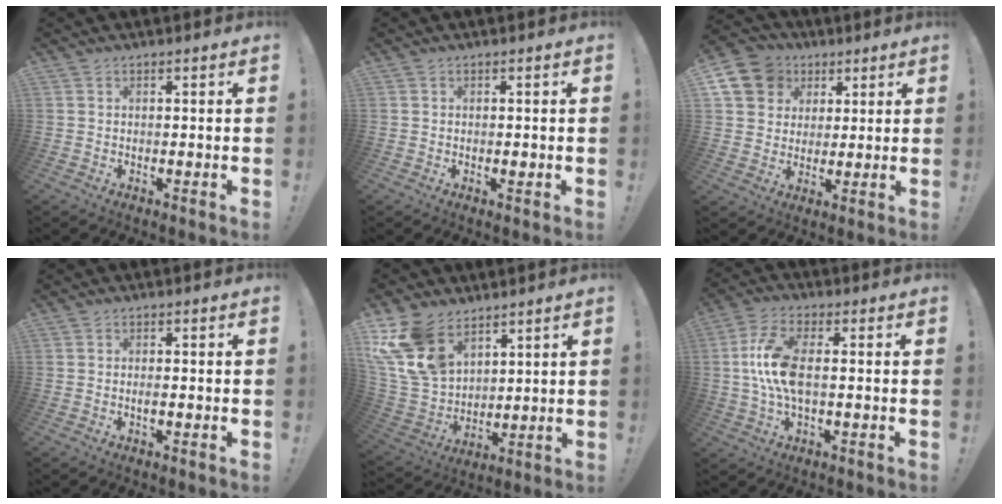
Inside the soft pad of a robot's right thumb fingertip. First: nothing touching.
{"total": 0.7, "force": [-0.2, 0.2, 0.6], "torque": [-0.001, -0.003, -0.006]}
{"total": 12.4, "force": [4.9, 10.4, 4.6], "torque": [-0.064, -0.024, 0.102]}
{"total": 1.2, "force": [-0.5, 0.2, 1.1], "torque": [-0.021, 0.000, -0.009]}
{"total": 16.9, "force": [10.5, 10.2, 8.4], "torque": [-0.187, -0.062, 0.202]}
{"total": 12.2, "force": [0.0, 5.3, 11.0], "torque": [-0.210, 0.001, 0.003]}